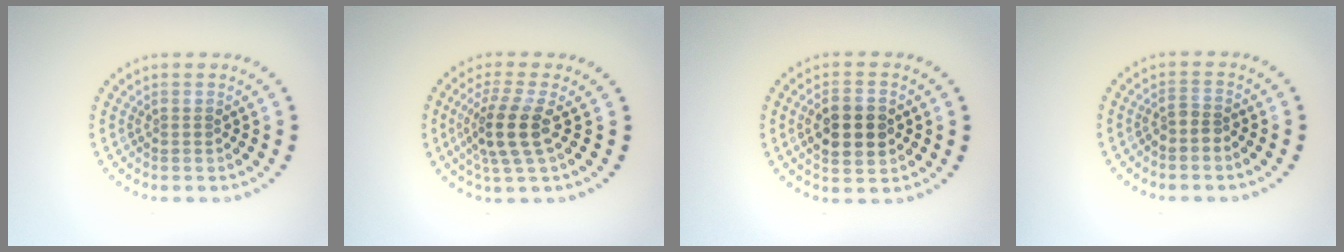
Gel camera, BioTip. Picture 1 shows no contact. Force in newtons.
{"total": 4.0, "press": 3.1, "slide": 2.4}
{"total": 4.6, "press": 4.6, "slide": 0.2}
{"total": 1.4, "press": 1.1, "slide": 0.8}